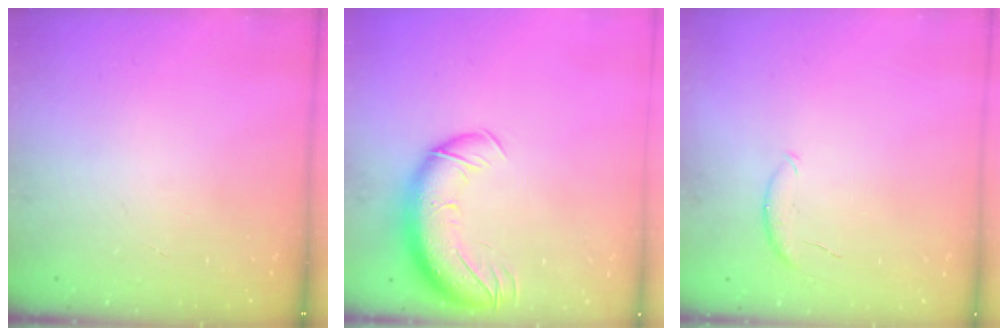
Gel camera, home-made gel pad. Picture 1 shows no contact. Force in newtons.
{"total": 13.4, "press": 13.0, "slide": 3.3}
{"total": 5.5, "press": 5.5, "slide": 0.5}